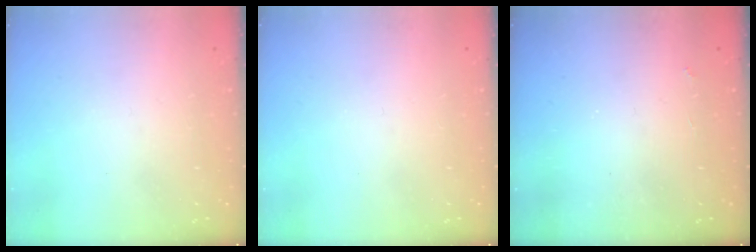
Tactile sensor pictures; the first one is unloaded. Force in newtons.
{"total": 0.0}
{"total": 2.5, "press": 2.4, "slide": 0.4}